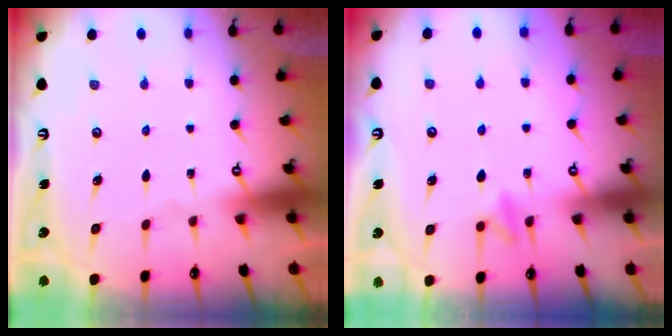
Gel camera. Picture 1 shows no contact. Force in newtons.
{"total": 4.5, "press": 4.5, "slide": 0.5}